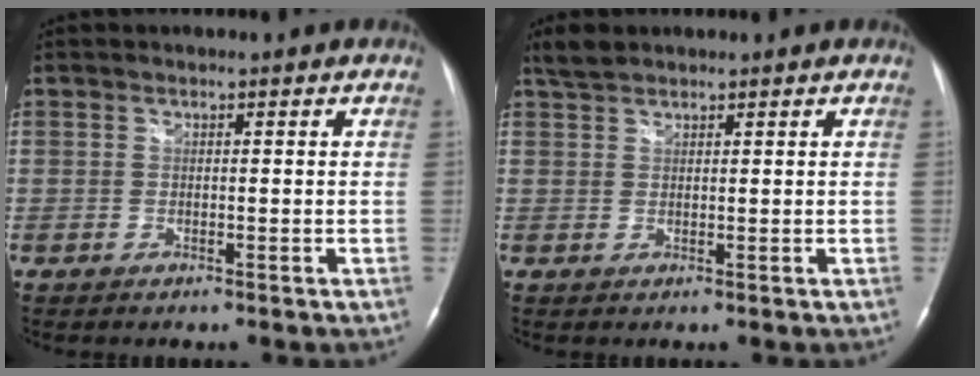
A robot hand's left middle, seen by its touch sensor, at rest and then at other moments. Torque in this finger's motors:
{"motor_torque": [0.17, -0.03, -0.08, 0.00]}